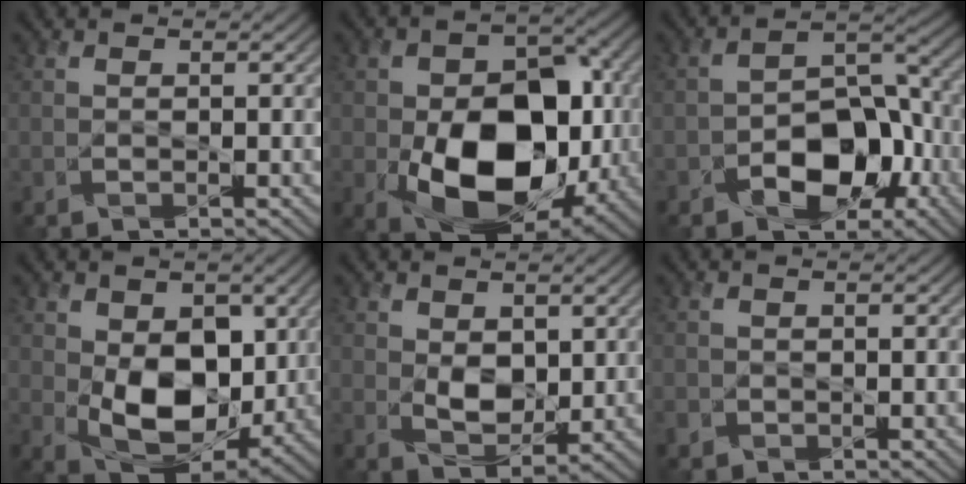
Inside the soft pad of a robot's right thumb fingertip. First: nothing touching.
{"total": 15.8, "force": [-3.3, 10.5, 11.4], "torque": [-0.170, -0.026, -0.055]}
{"total": 8.8, "force": [-3.8, 5.5, 5.8], "torque": [-0.083, 0.000, -0.069]}
{"total": 11.2, "force": [0.4, 7.6, 8.3], "torque": [-0.160, -0.015, 0.009]}
{"total": 4.3, "force": [1.1, 2.9, 3.0], "torque": [-0.063, -0.006, 0.024]}
{"total": 1.1, "force": [-0.7, 0.8, 0.1], "torque": [-0.006, -0.003, -0.015]}